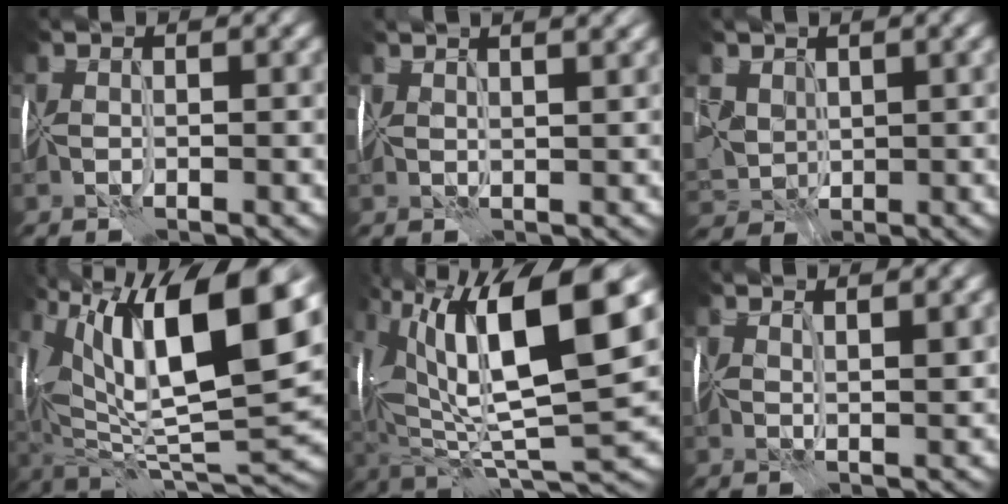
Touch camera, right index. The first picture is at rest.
{"total": 5.9, "force": [3.9, 2.3, 3.7], "torque": [-0.043, 0.044, 0.039]}
{"total": 2.9, "force": [2.2, 1.9, -0.3], "torque": [-0.023, 0.006, 0.051]}
{"total": 15.0, "force": [6.3, 5.3, 12.5], "torque": [-0.228, 0.022, 0.106]}
{"total": 14.2, "force": [5.6, 4.3, 12.4], "torque": [-0.231, 0.021, 0.099]}
{"total": 2.8, "force": [2.3, 0.1, 1.5], "torque": [-0.014, 0.008, 0.043]}